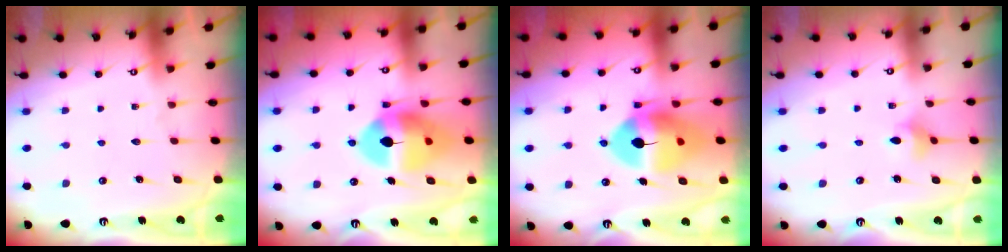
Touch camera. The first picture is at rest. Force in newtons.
{"total": 14.6, "press": 14.5, "slide": 2.0}
{"total": 15.4, "press": 15.2, "slide": 2.4}
{"total": 4.1, "press": 4.0, "slide": 0.7}